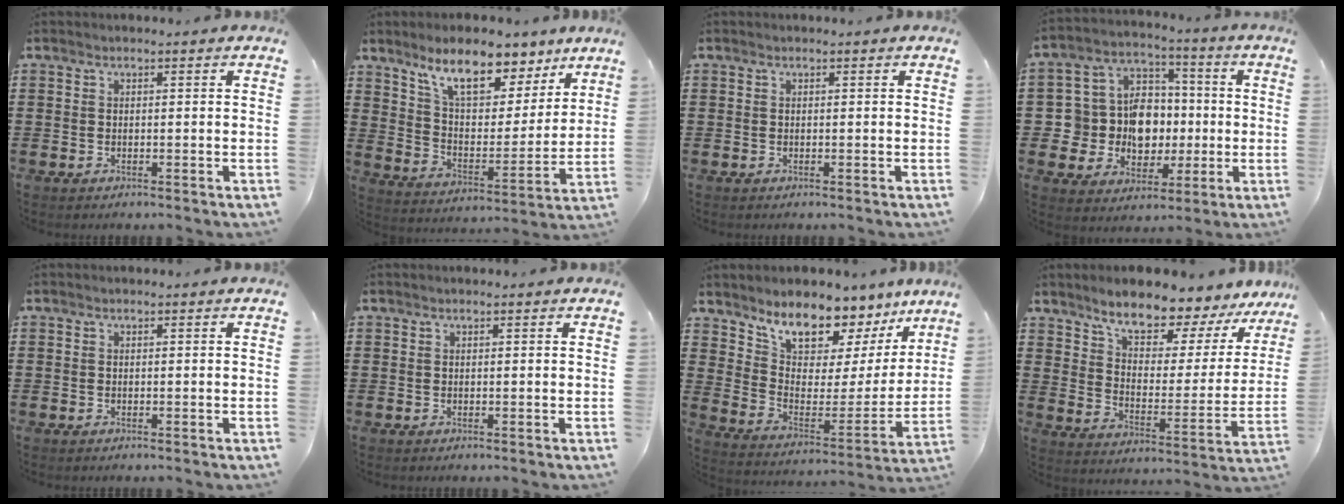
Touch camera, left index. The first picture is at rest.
{"total": 10.4, "force": [8.2, 3.7, 5.2], "torque": [-0.110, -0.033, 0.146]}
{"total": 0.0}
{"total": 10.5, "force": [-0.4, 9.5, 4.4], "torque": [-0.124, 0.004, 0.000]}
{"total": 0.0}
{"total": 0.0}
{"total": 8.8, "force": [8.1, 2.8, 2.0], "torque": [-0.064, -0.074, 0.144]}
{"total": 8.1, "force": [7.2, 2.1, 3.1], "torque": [-0.073, -0.055, 0.122]}